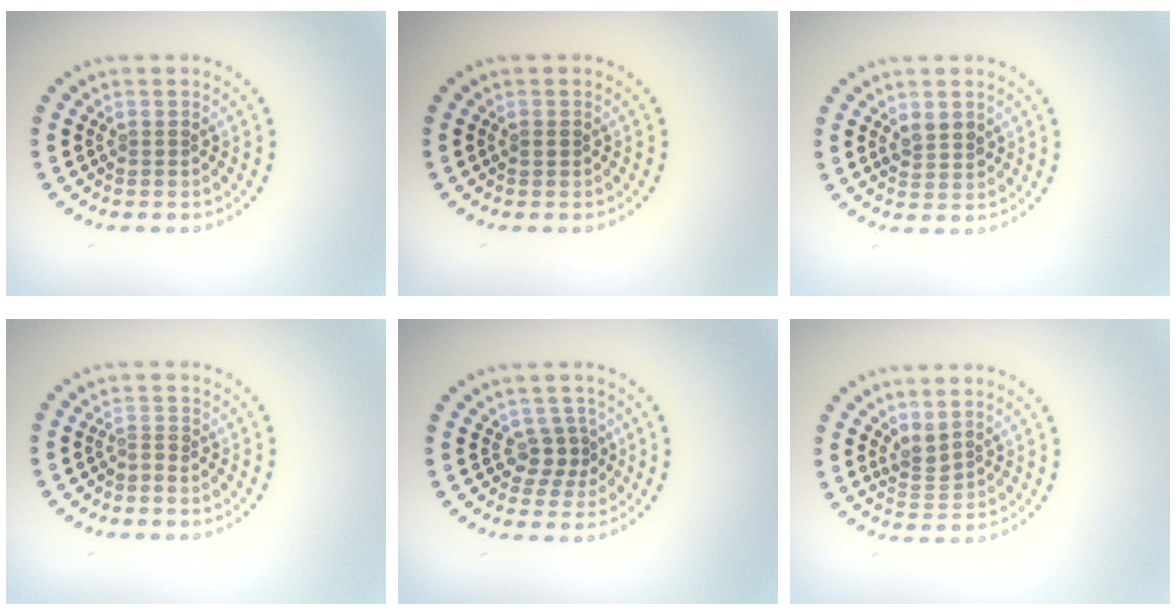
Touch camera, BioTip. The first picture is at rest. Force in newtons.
{"total": 0.8, "press": 0.8, "slide": 0.1}
{"total": 1.9, "press": 1.8, "slide": 0.6}
{"total": 0.8, "press": 0.2, "slide": 0.7}
{"total": 2.2, "press": 1.9, "slide": 1.2}
{"total": 1.8, "press": 1.5, "slide": 1.1}